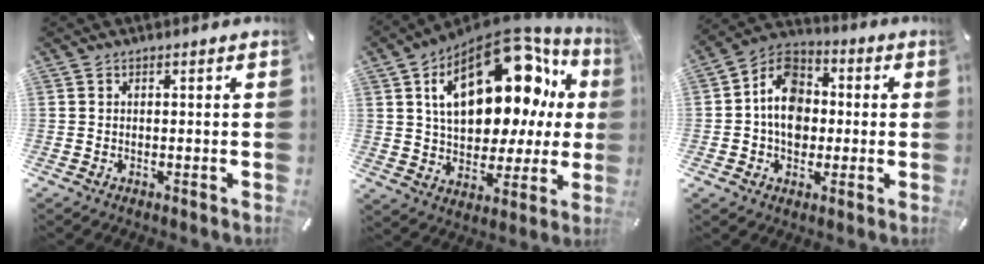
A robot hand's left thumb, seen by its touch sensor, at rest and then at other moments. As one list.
[{"total": 24.7, "force": [8.2, 14.2, 18.4], "torque": [-0.274, -0.045, 0.141]}, {"total": 11.2, "force": [-0.9, 9.3, 6.2], "torque": [-0.117, 0.017, -0.022]}]